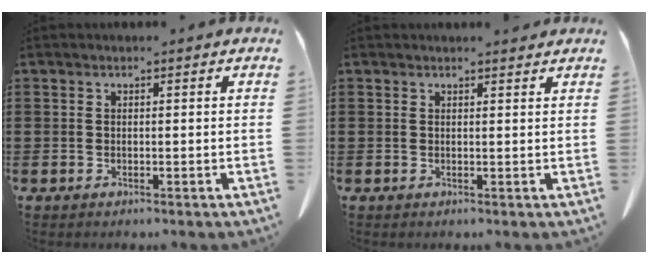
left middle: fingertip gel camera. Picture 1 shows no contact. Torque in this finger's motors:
{"motor_torque": [0.76, 0.10, 0.11, 0.07]}